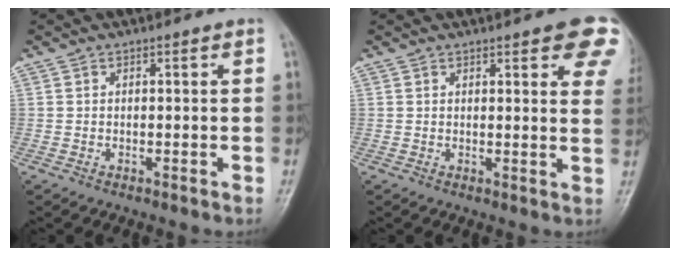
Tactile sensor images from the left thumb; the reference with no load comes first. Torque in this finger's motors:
{"motor_torque": [1.85, 1.38, 1.37, -1.02, 0.04]}